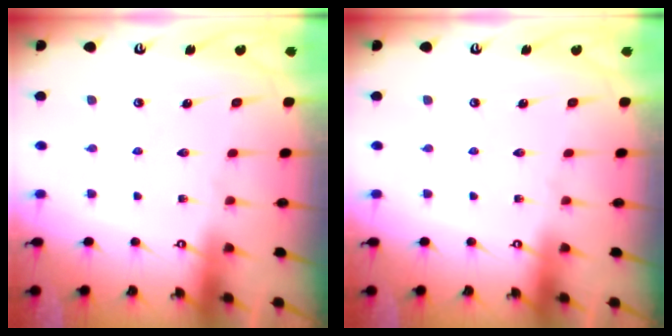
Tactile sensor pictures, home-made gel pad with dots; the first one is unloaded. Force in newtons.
{"total": 0.0}